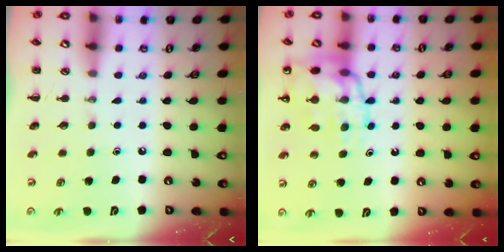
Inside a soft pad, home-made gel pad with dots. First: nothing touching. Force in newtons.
{"total": 18.7, "press": 18.4, "slide": 3.4}